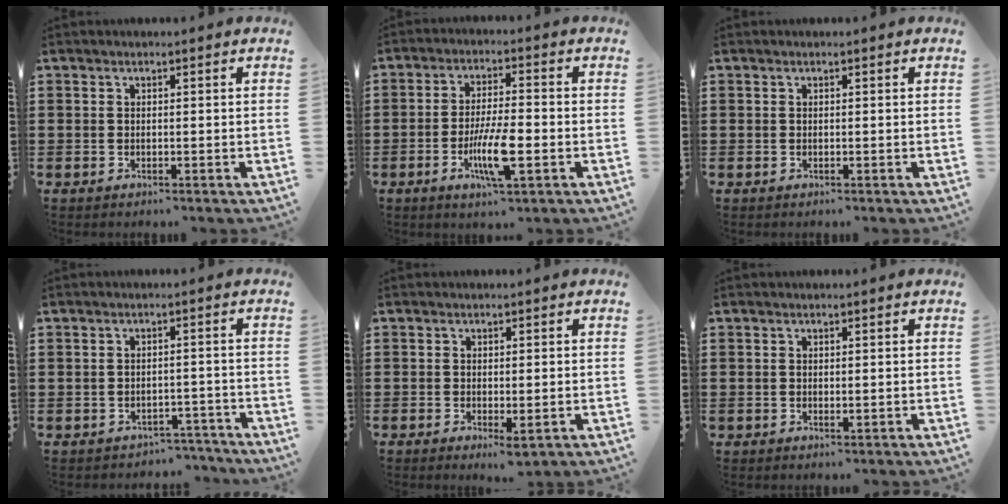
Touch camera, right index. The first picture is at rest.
{"total": 8.4, "force": [-2.8, 2.0, 7.6], "torque": [-0.157, -0.014, -0.053]}
{"total": 0.0}
{"total": 2.1, "force": [-1.9, 0.8, -0.1], "torque": [-0.006, 0.002, -0.042]}
{"total": 1.8, "force": [-0.7, 0.4, 1.6], "torque": [-0.028, -0.004, -0.012]}
{"total": 0.0}